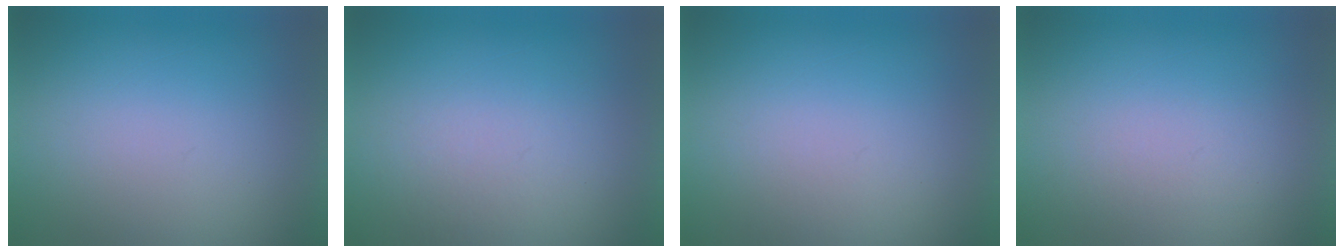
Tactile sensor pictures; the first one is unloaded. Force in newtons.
{"total": 3.8}
{"total": 1.0}
{"total": 1.4}